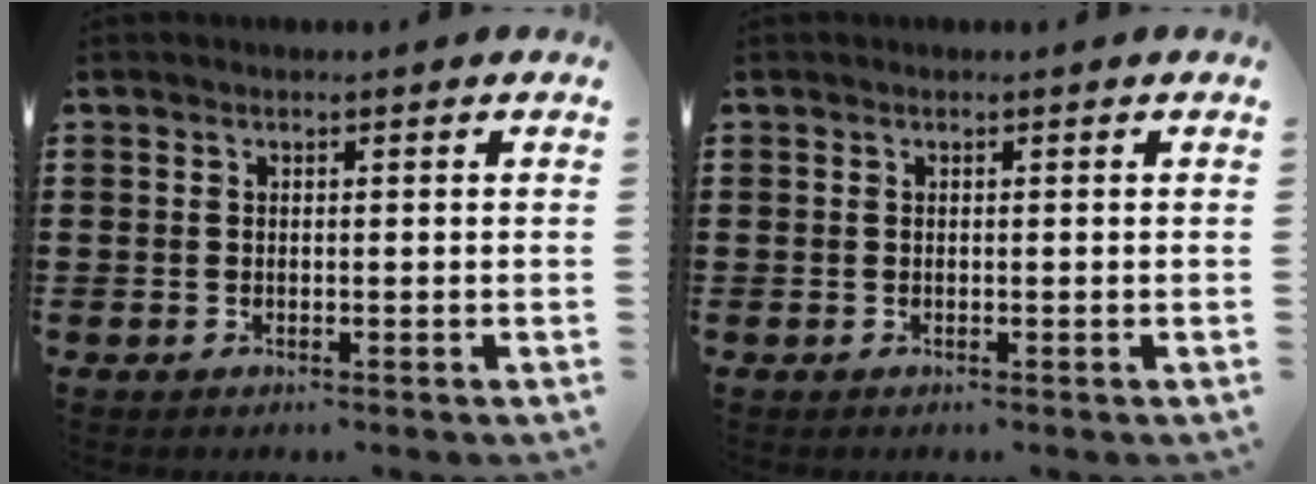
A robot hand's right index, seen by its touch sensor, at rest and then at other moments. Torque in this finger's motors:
{"motor_torque": [-0.16, 0.11, 0.01, -0.01]}